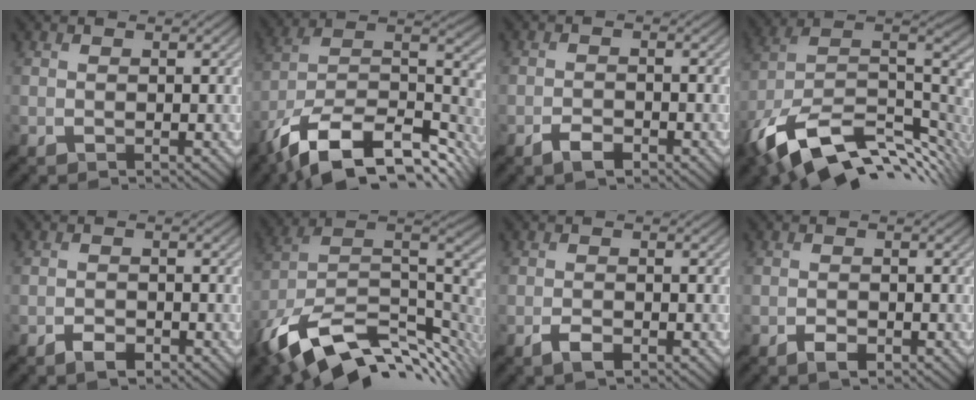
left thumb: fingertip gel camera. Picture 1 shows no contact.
{"total": 17.4, "force": [-11.4, 7.9, 10.6], "torque": [-0.243, -0.037, -0.181]}
{"total": 2.5, "force": [-2.0, 0.9, 1.2], "torque": [-0.024, -0.002, -0.037]}
{"total": 16.4, "force": [-7.4, 8.9, 11.6], "torque": [-0.265, -0.023, -0.123]}
{"total": 2.2, "force": [-1.7, 0.9, 1.0], "torque": [-0.018, -0.003, -0.031]}
{"total": 15.6, "force": [-6.7, 8.5, 11.2], "torque": [-0.257, -0.017, -0.112]}
{"total": 2.1, "force": [-1.5, 0.7, 1.3], "torque": [-0.025, -0.002, -0.027]}
{"total": 1.9, "force": [-1.5, 0.8, 1.0], "torque": [-0.018, -0.003, -0.025]}